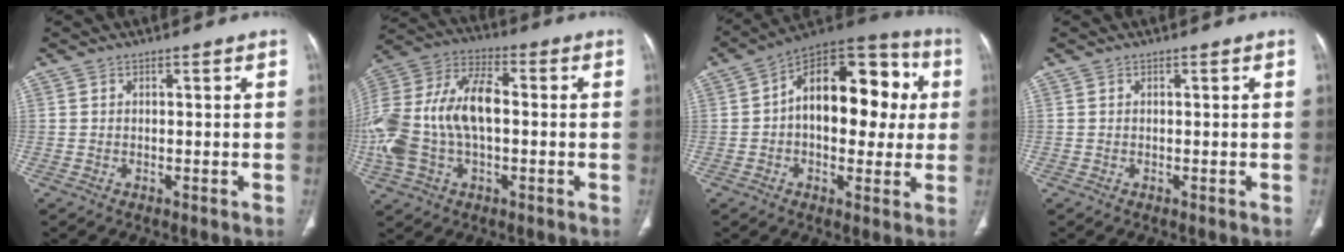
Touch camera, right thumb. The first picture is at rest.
{"total": 21.1, "force": [-0.6, 12.3, 17.2], "torque": [-0.386, 0.029, -0.013]}
{"total": 21.0, "force": [2.3, 12.3, 16.8], "torque": [-0.197, 0.039, 0.025]}
{"total": 0.0}